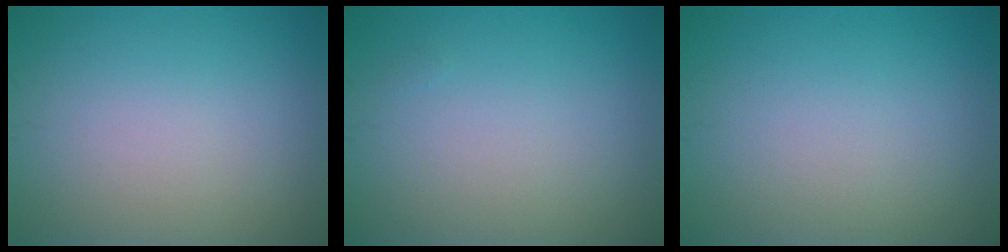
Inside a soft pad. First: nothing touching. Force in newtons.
{"total": 0.0}
{"total": 0.0}